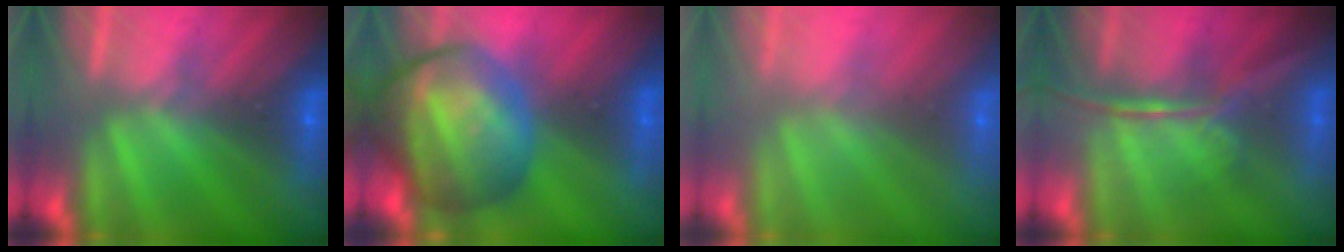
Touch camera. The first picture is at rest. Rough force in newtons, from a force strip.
{"total": 10.7}
{"total": 7.1}
{"total": 1.6}